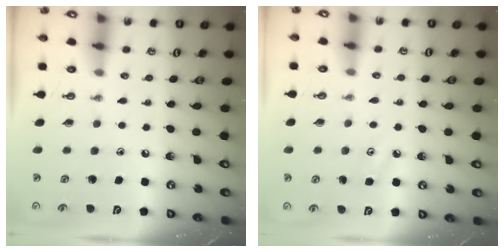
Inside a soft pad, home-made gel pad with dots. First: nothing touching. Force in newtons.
{"total": 3.5, "press": 3.4, "slide": 0.6}